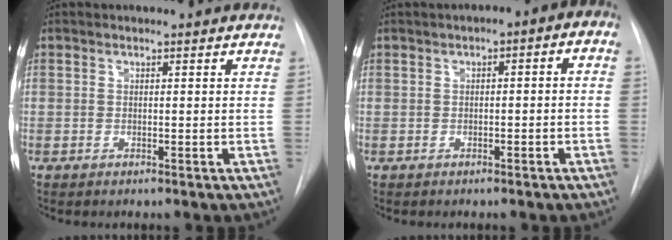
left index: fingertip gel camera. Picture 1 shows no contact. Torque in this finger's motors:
{"motor_torque": [0.40, -0.93, -0.07, 0.04]}